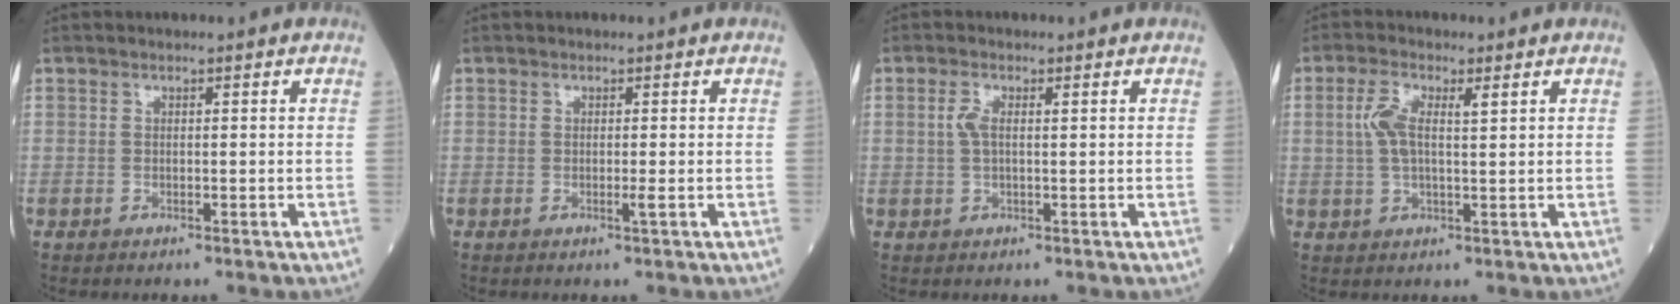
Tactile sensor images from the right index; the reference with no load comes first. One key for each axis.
{"total": 0.7, "fx": -0.2, "fy": -0.3, "fz": 0.6, "tx": -0.009, "ty": -0.002, "tz": -0.004}
{"total": 2.2, "fx": 0.5, "fy": 0.8, "fz": 2.0, "tx": -0.050, "ty": 0.008, "tz": 0.010}
{"total": 4.8, "fx": 1.5, "fy": 1.4, "fz": 4.3, "tx": -0.101, "ty": 0.019, "tz": 0.030}